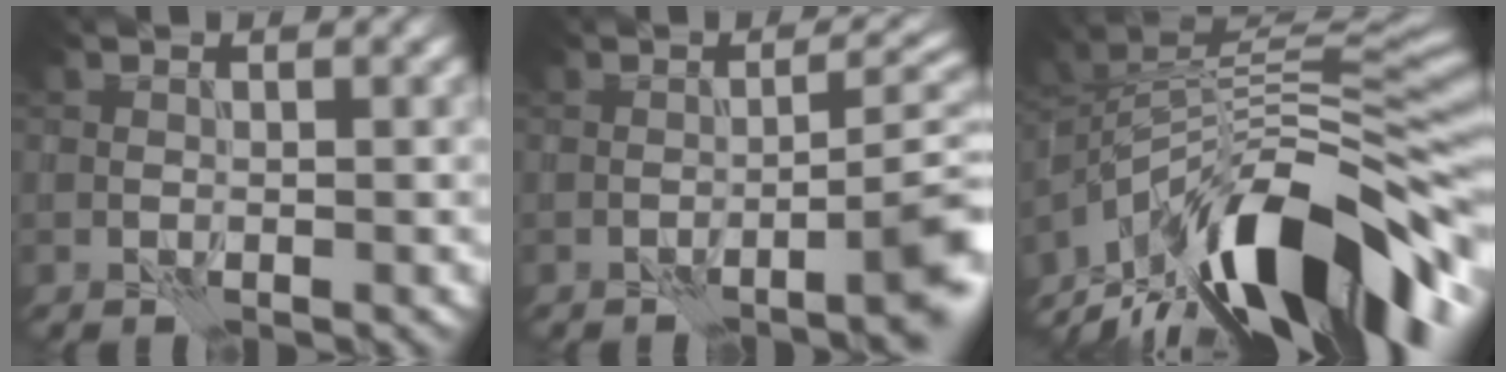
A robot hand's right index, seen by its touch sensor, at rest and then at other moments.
{"total": 5.1, "force": [-1.9, 0.7, 4.7], "torque": [-0.055, 0.014, -0.034]}
{"total": 14.7, "force": [-7.9, 5.9, 10.8], "torque": [-0.192, 0.024, -0.137]}